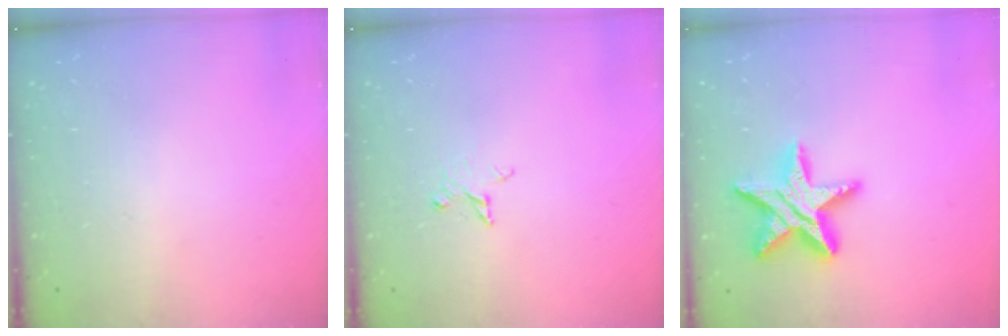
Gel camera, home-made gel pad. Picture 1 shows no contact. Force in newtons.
{"total": 2.8, "press": 2.7, "slide": 0.3}
{"total": 16.5, "press": 16.5, "slide": 1.1}